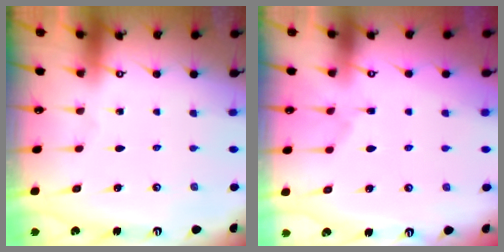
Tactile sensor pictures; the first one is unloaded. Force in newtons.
{"total": 2.4, "press": 2.1, "slide": 1.1}